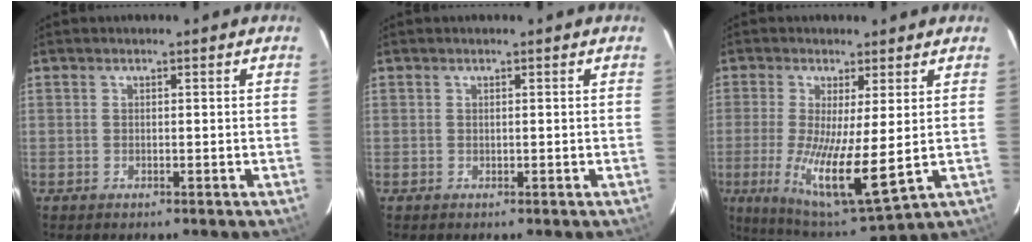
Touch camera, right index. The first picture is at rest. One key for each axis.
{"total": 0.0}
{"total": 13.1, "fx": -1.9, "fy": 2.0, "fz": 12.9, "tx": -0.236, "ty": -0.043, "tz": -0.022}